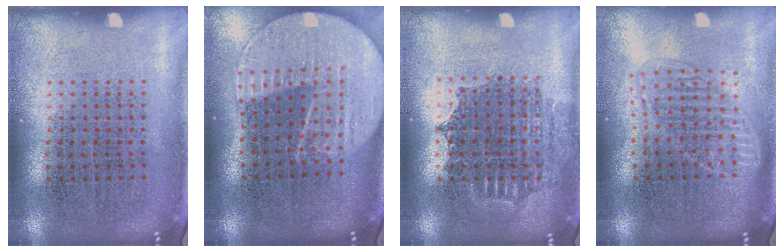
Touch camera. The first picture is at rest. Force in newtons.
{"total": 2.2, "press": 1.9, "slide": 1.0}
{"total": 1.4, "press": 1.2, "slide": 0.7}
{"total": 1.5, "press": 1.3, "slide": 0.8}